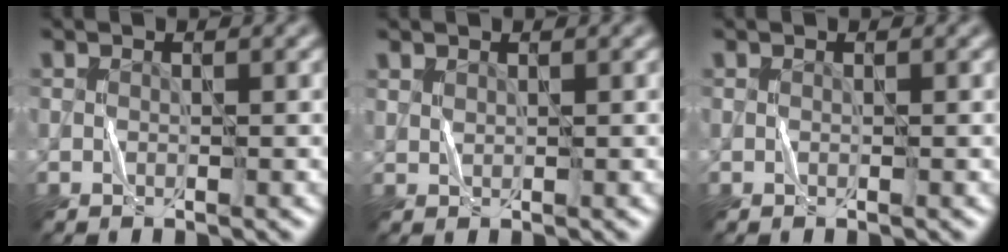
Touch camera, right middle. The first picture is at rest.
{"total": 0.8, "force": [0.7, 0.3, 0.2], "torque": [-0.010, 0.000, 0.019]}
{"total": 0.0}